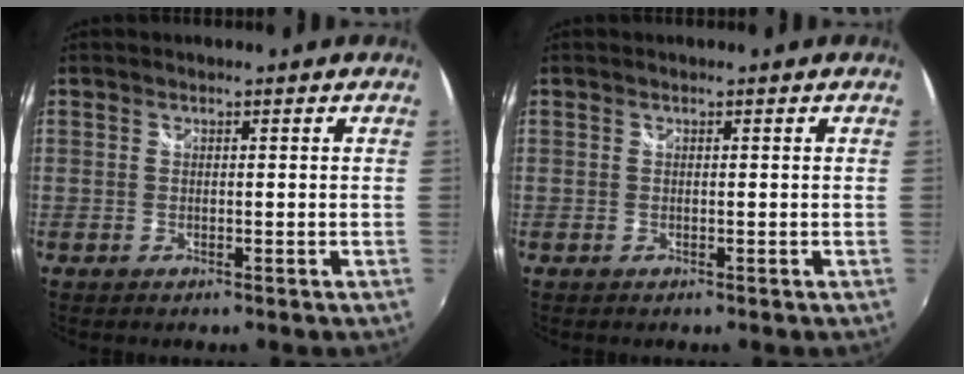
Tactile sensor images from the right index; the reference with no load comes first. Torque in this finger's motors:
{"motor_torque": [0.20, 0.20, 0.01, 0.01]}